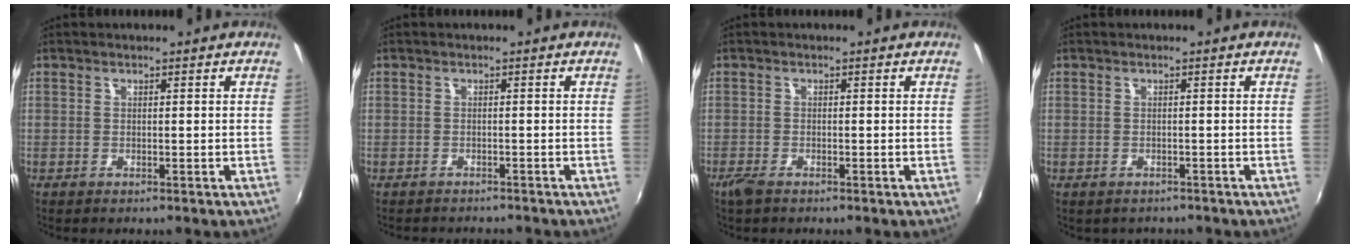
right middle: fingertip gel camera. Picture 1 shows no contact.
{"total": 2.2, "force": [-1.9, 1.0, 0.2], "torque": [-0.010, 0.000, -0.031]}
{"total": 2.3, "force": [-1.7, 0.7, 1.3], "torque": [-0.031, -0.007, -0.036]}
{"total": 1.6, "force": [-1.2, 1.0, 0.3], "torque": [-0.010, -0.006, -0.014]}